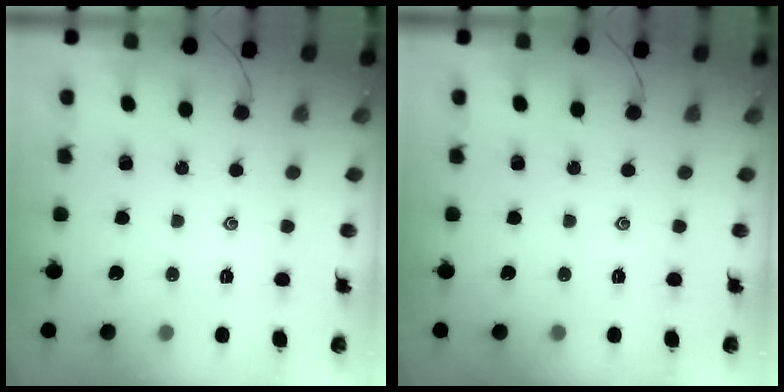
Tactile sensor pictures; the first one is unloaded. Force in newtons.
{"total": 0.0}